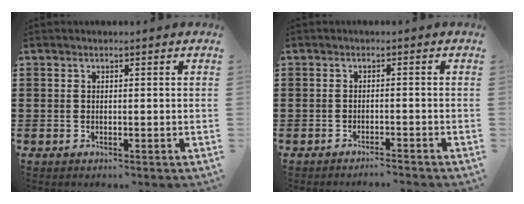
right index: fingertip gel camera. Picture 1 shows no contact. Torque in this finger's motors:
{"motor_torque": [0.26, -0.21, 0.04, -0.01]}